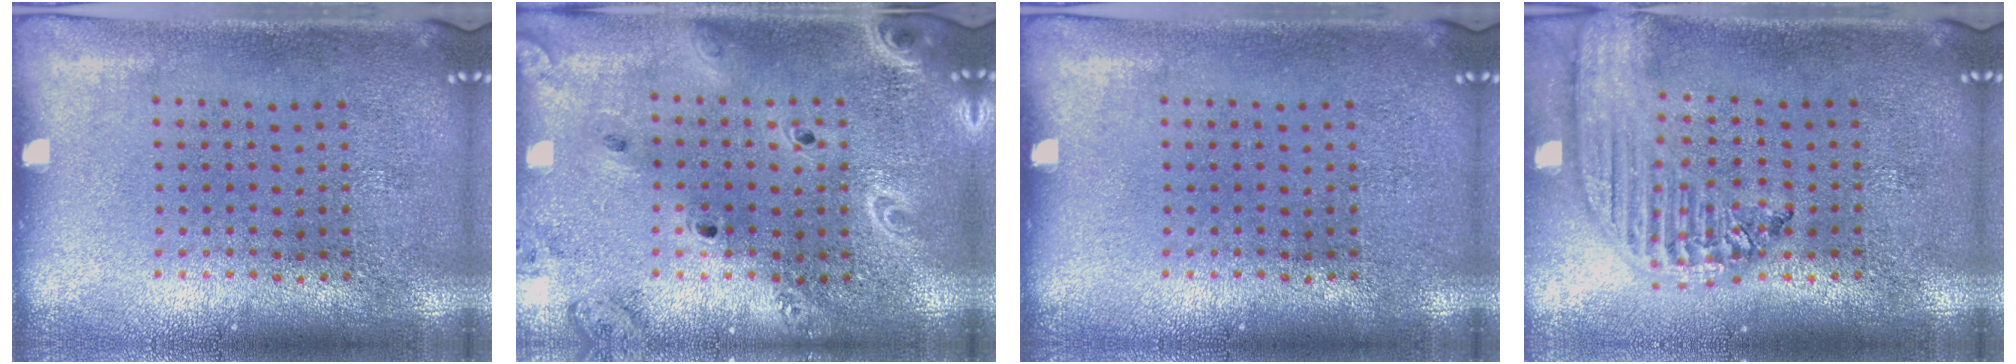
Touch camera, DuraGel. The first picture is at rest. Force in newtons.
{"total": 2.1, "press": 1.9, "slide": 0.9}
{"total": 0.0}
{"total": 2.2, "press": 1.9, "slide": 1.1}